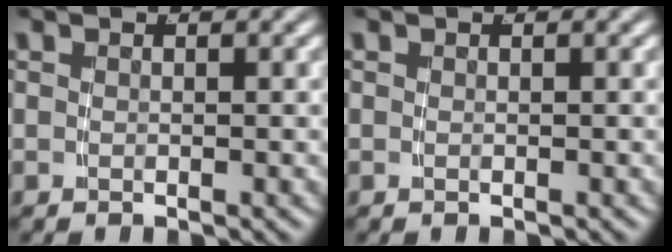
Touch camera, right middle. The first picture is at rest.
{"total": 0.0}